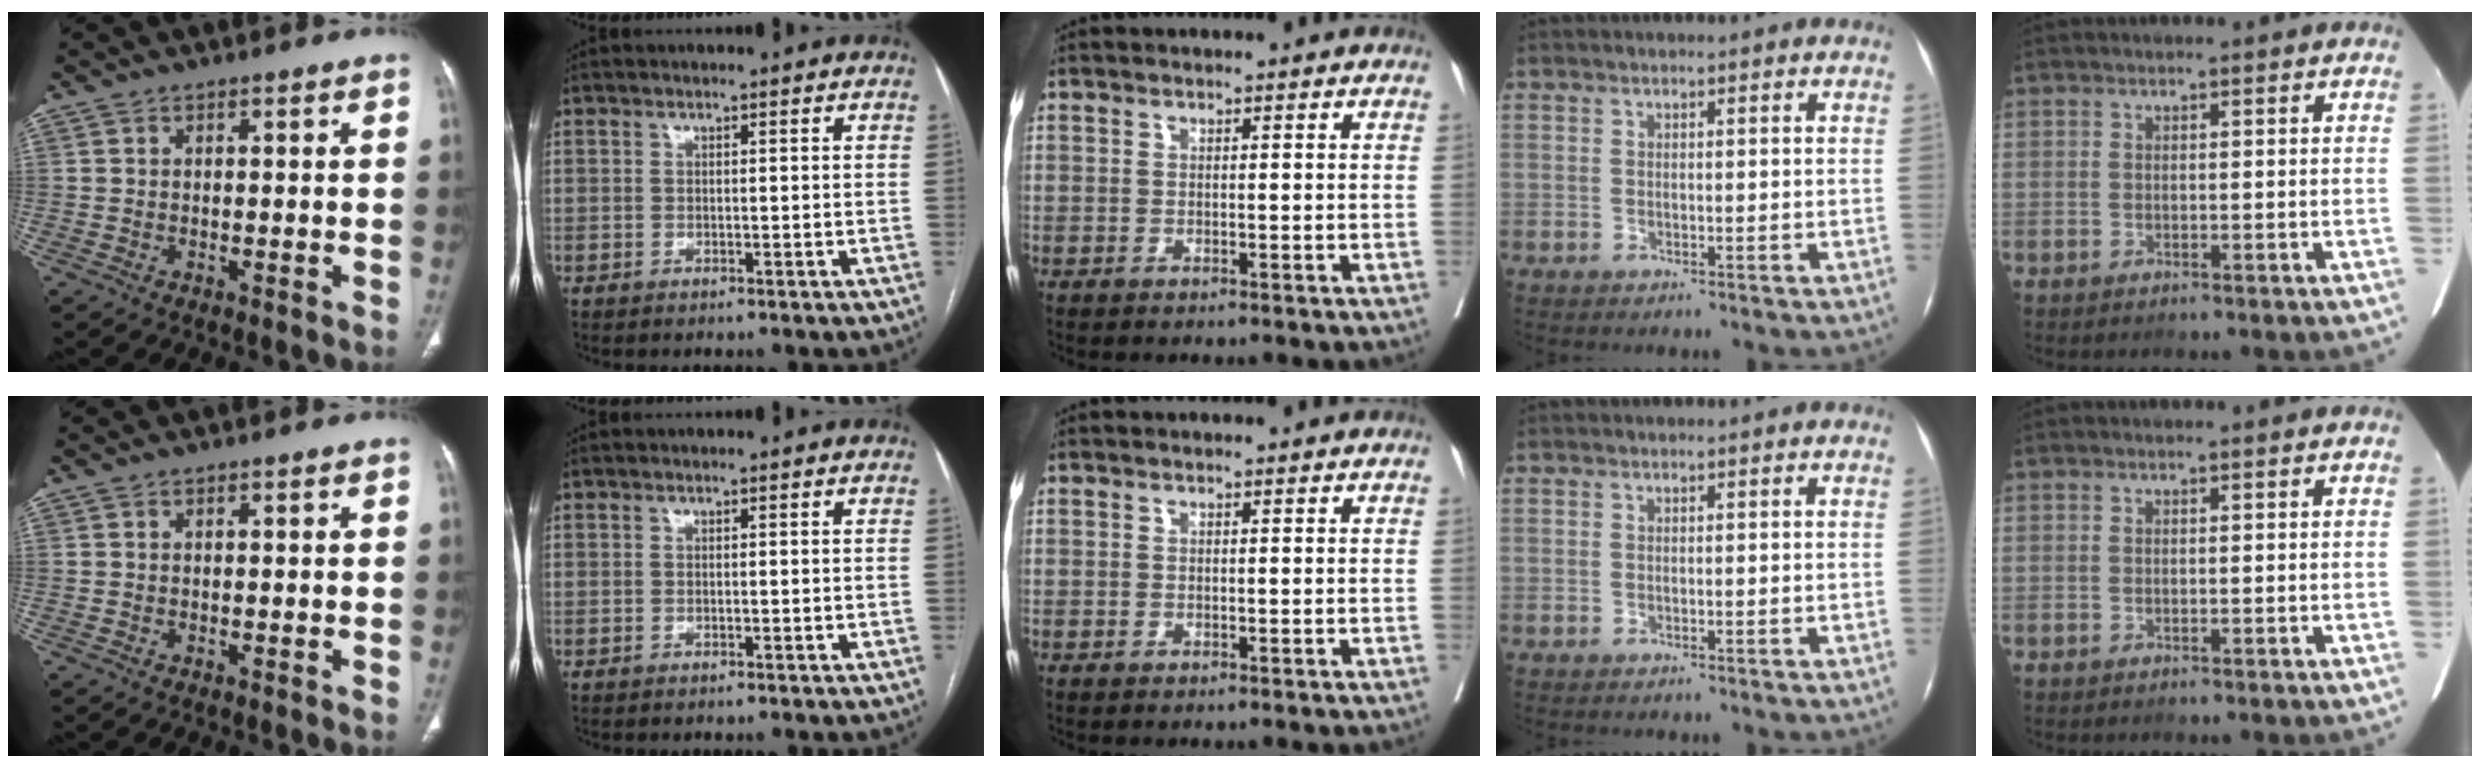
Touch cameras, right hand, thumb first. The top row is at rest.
{}